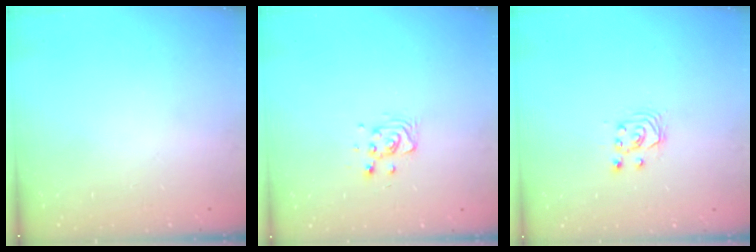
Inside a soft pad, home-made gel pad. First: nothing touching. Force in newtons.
{"total": 7.3, "press": 7.1, "slide": 2.0}
{"total": 2.9, "press": 2.9, "slide": 0.2}